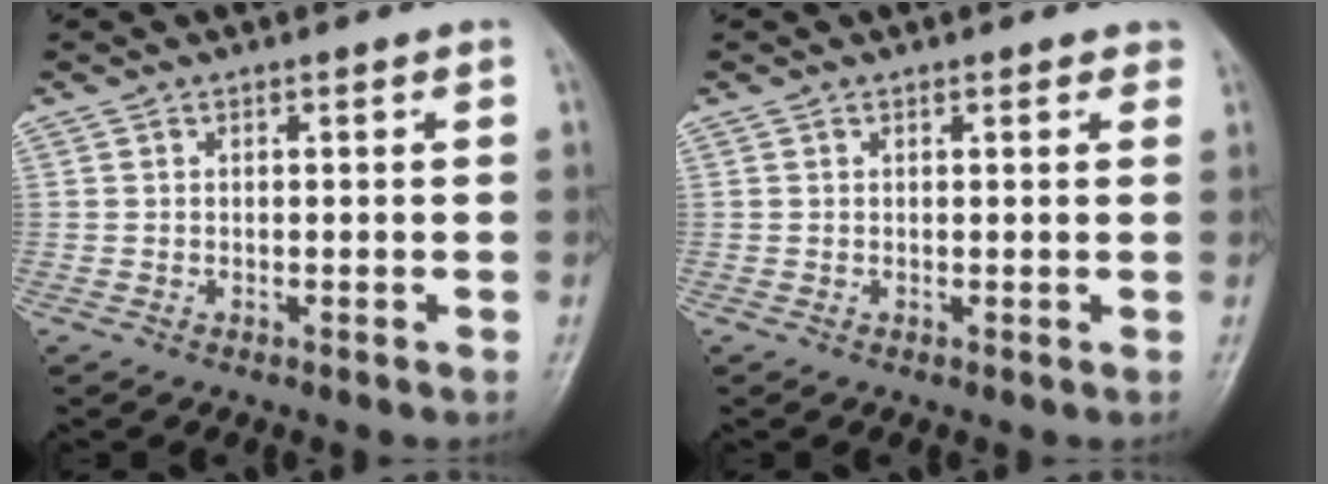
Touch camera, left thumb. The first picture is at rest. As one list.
[{"total": 1.4, "force": [1.0, 0.7, 0.8], "torque": [0.000, -0.002, 0.007]}]